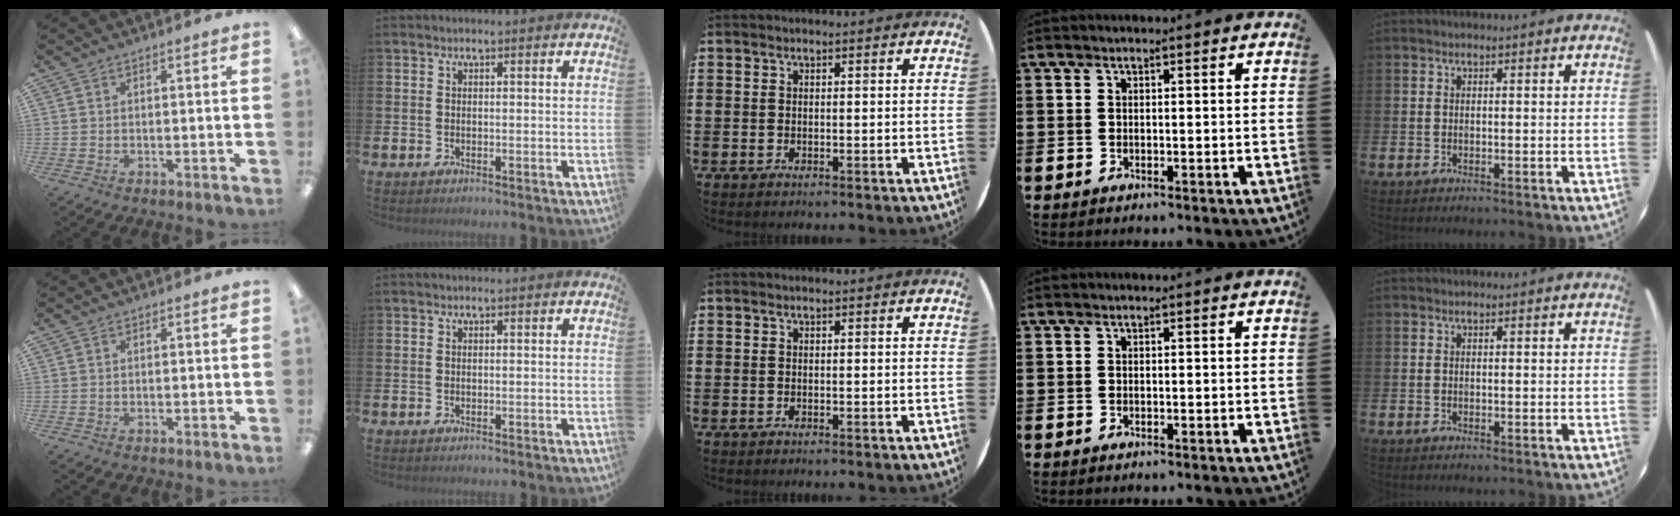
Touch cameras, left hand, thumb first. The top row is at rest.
{}